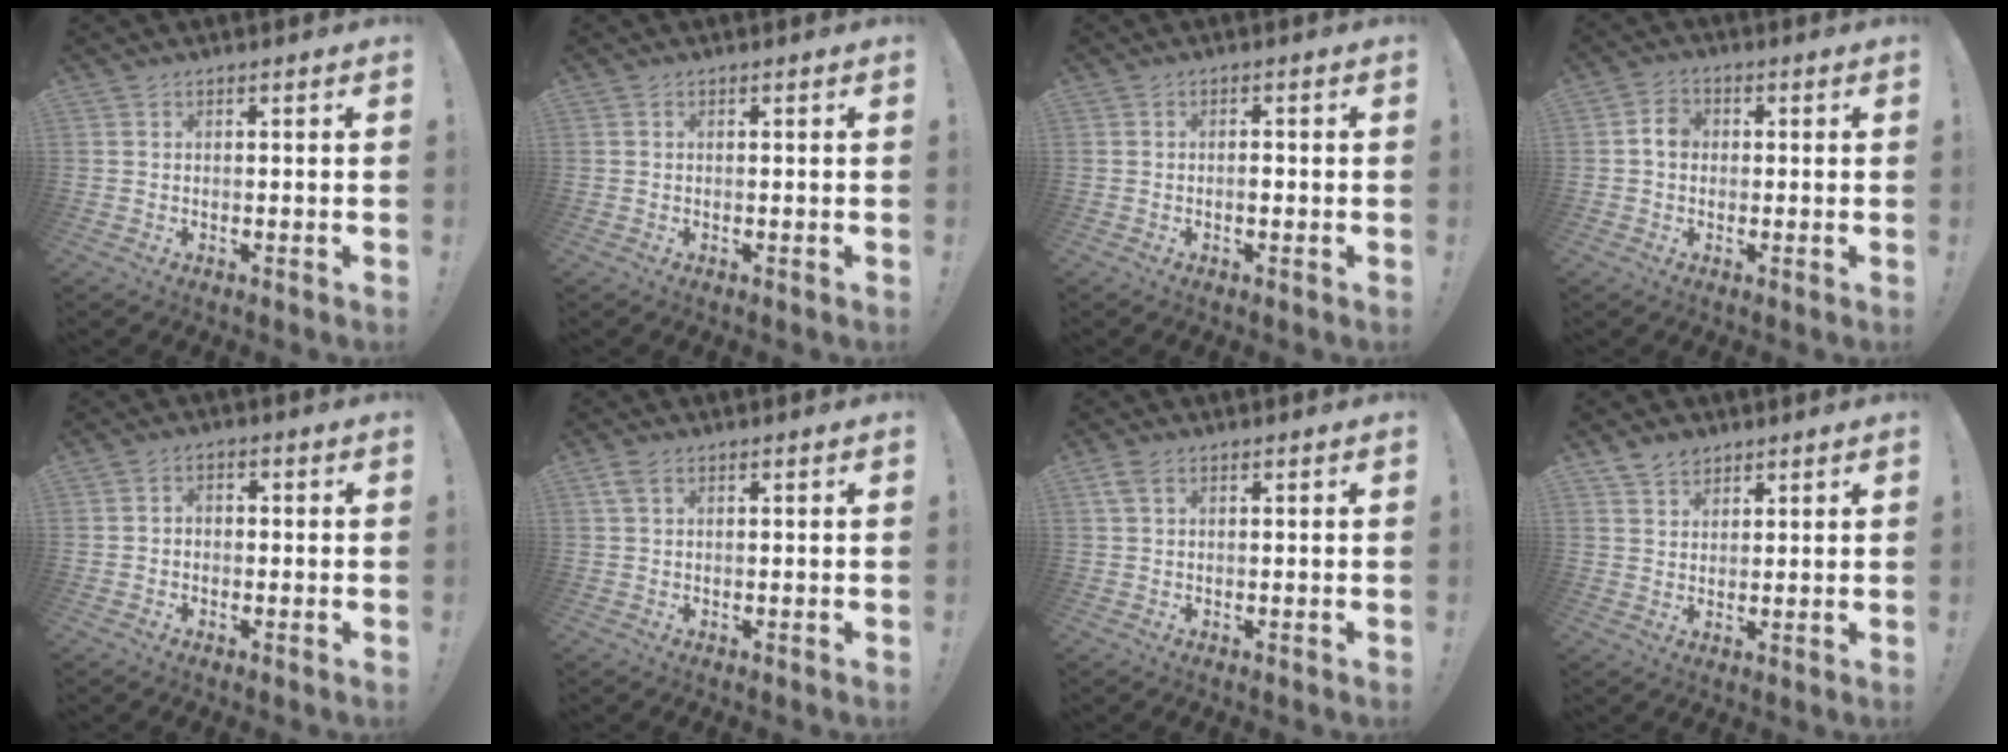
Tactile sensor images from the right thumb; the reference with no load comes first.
{"total": 0.0}
{"total": 1.6, "force": [-0.8, 0.8, 1.2], "torque": [-0.016, 0.003, -0.015]}
{"total": 4.7, "force": [-0.1, 3.8, 2.8], "torque": [-0.038, 0.011, -0.003]}
{"total": 2.3, "force": [-1.4, 1.5, 1.1], "torque": [-0.017, 0.012, -0.026]}
{"total": 2.2, "force": [1.0, 1.1, 1.7], "torque": [-0.042, 0.007, 0.020]}
{"total": 2.3, "force": [1.0, 1.2, 1.7], "torque": [-0.041, 0.006, 0.020]}
{"total": 4.6, "force": [3.6, 2.7, 0.8], "torque": [-0.014, -0.020, 0.068]}